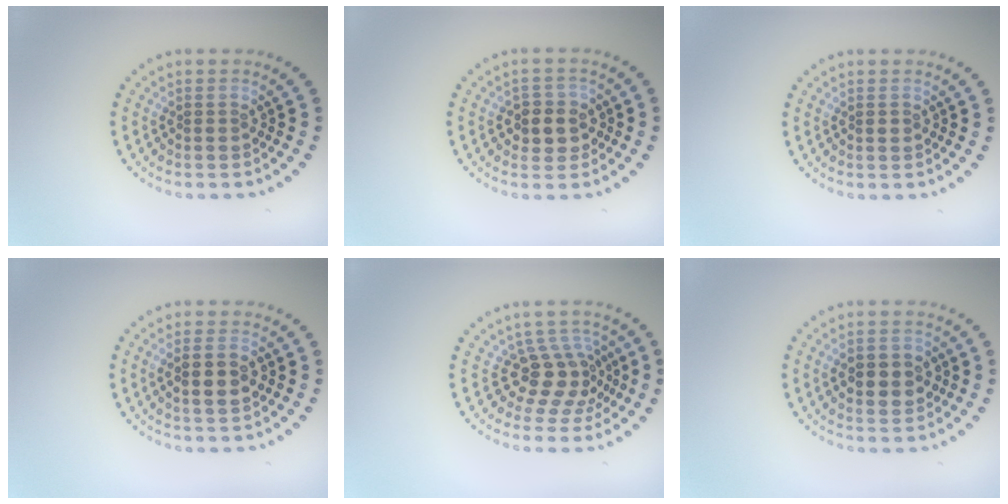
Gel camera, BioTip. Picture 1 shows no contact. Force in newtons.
{"total": 2.9, "press": 2.7, "slide": 0.9}
{"total": 0.6, "press": 0.6, "slide": 0.1}
{"total": 2.9, "press": 2.8, "slide": 0.6}
{"total": 3.8, "press": 3.0, "slide": 2.3}
{"total": 4.5, "press": 4.5, "slide": 0.5}